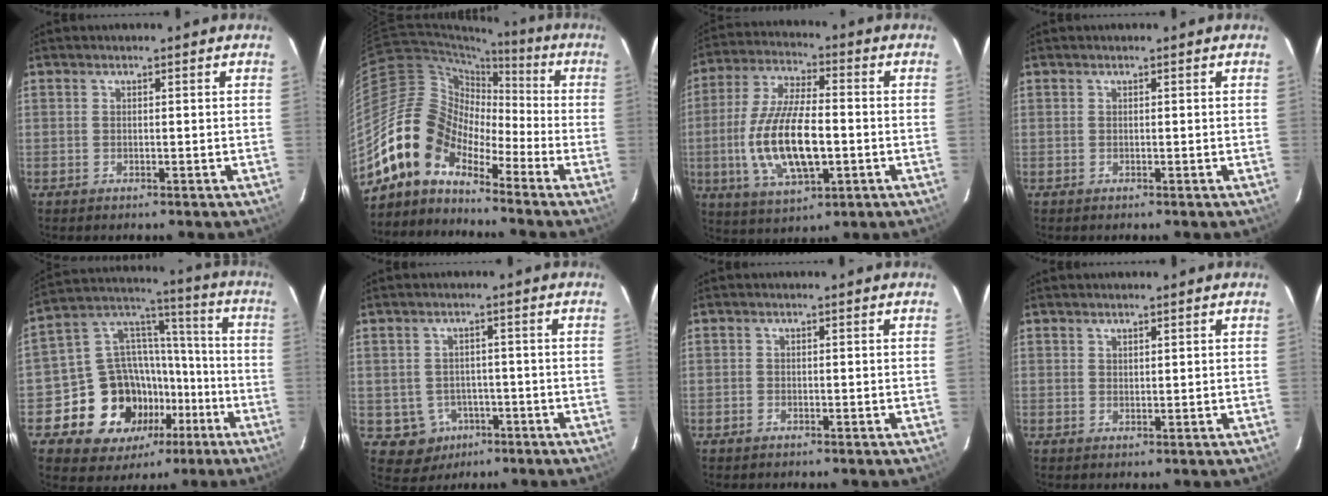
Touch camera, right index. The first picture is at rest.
{"total": 12.1, "force": [-9.1, 6.6, 4.5], "torque": [-0.081, 0.031, -0.193]}
{"total": 16.3, "force": [-3.0, 6.2, 14.8], "torque": [-0.304, -0.007, -0.050]}
{"total": 0.0}
{"total": 18.9, "force": [-8.1, 15.1, 7.9], "torque": [-0.172, 0.057, -0.104]}
{"total": 6.1, "force": [-2.5, 5.5, 0.9], "torque": [-0.031, 0.017, -0.021]}
{"total": 0.9, "force": [-0.6, 0.6, 0.1], "torque": [-0.003, 0.002, -0.012]}
{"total": 1.0, "force": [0.9, 0.3, 0.4], "torque": [-0.005, 0.001, 0.016]}